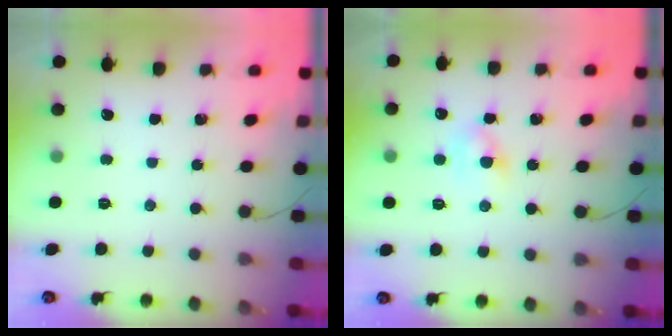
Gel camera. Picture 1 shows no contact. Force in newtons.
{"total": 3.4, "press": 3.2, "slide": 1.1}